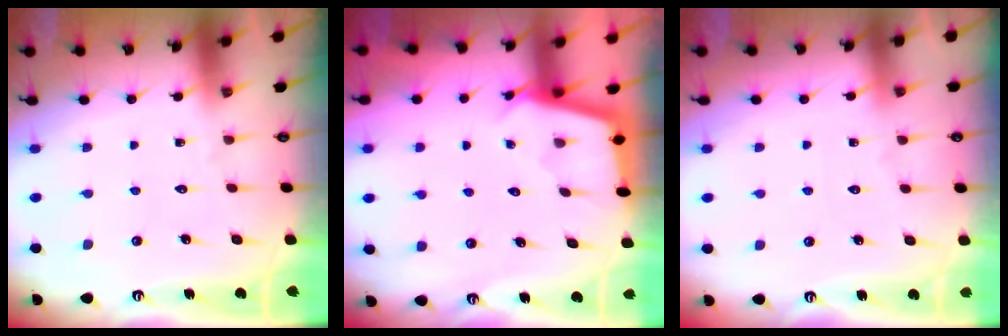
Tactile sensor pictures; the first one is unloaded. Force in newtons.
{"total": 2.8, "press": 2.7, "slide": 0.3}
{"total": 2.7, "press": 2.6, "slide": 0.4}